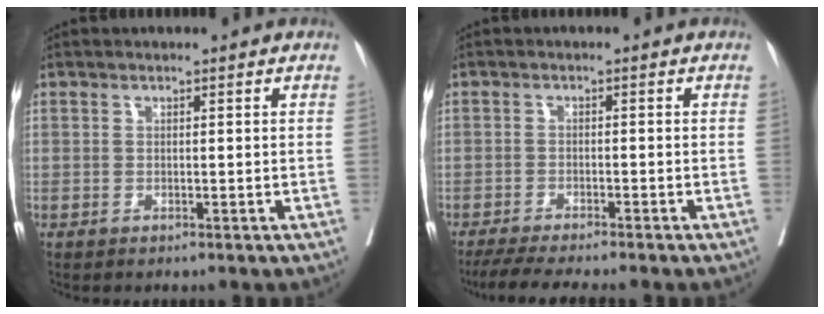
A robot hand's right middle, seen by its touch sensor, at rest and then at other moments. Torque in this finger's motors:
{"motor_torque": [0.52, -0.51, 0.06, 0.03]}